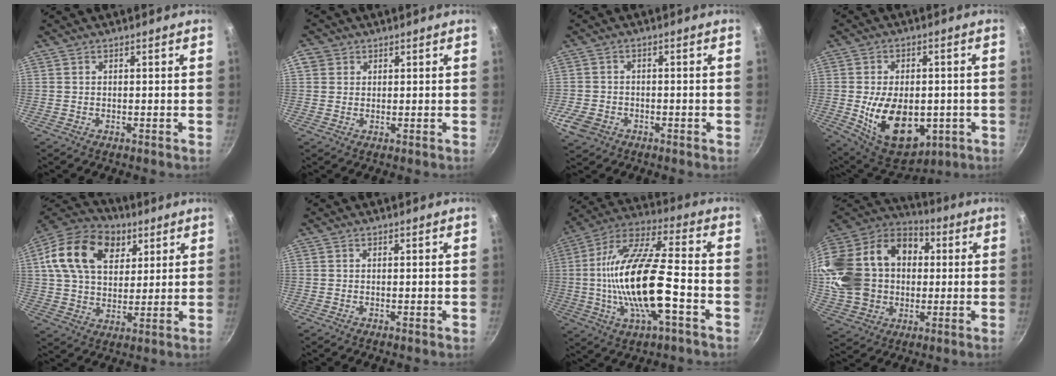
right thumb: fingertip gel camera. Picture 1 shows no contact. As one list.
[{"total": 2.8, "force": [0.9, 2.5, 0.7], "torque": [0.007, 0.005, 0.012]}, {"total": 5.3, "force": [-2.2, 4.0, 2.6], "torque": [-0.055, 0.015, -0.040]}, {"total": 17.7, "force": [-3.2, 11.1, 13.3], "torque": [-0.190, -0.006, -0.031]}, {"total": 19.3, "force": [7.4, 13.3, 11.9], "torque": [-0.189, 0.000, 0.118]}, {"total": 0.6, "force": [-0.1, 0.1, 0.6], "torque": [-0.010, 0.000, -0.002]}, {"total": 20.8, "force": [-3.9, 6.8, 19.2], "torque": [-0.367, 0.027, -0.080]}, {"total": 28.2, "force": [2.3, 21.9, 17.6], "torque": [-0.347, 0.053, 0.050]}]